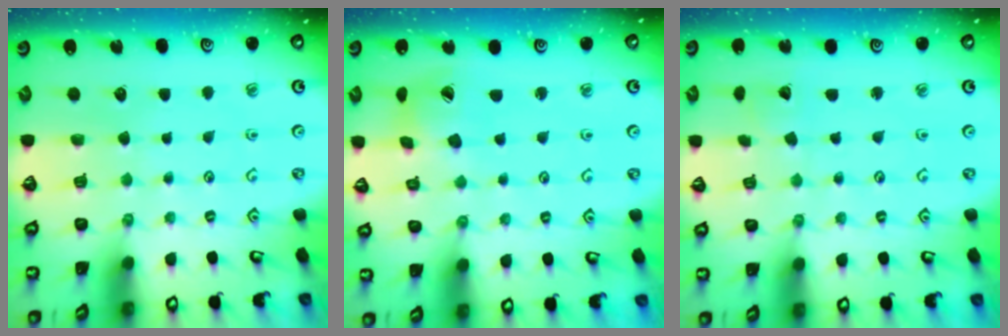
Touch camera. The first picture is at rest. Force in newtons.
{"total": 7.5, "press": 7.5, "slide": 0.9}
{"total": 2.9, "press": 2.9, "slide": 0.2}